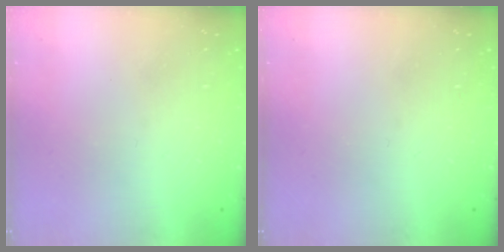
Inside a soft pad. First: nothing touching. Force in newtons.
{"total": 0.0}